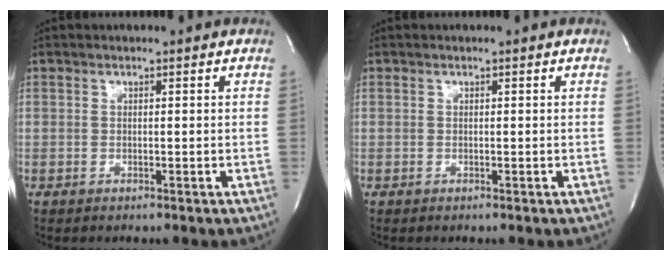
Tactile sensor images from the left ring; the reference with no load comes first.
{"total": 0.0}